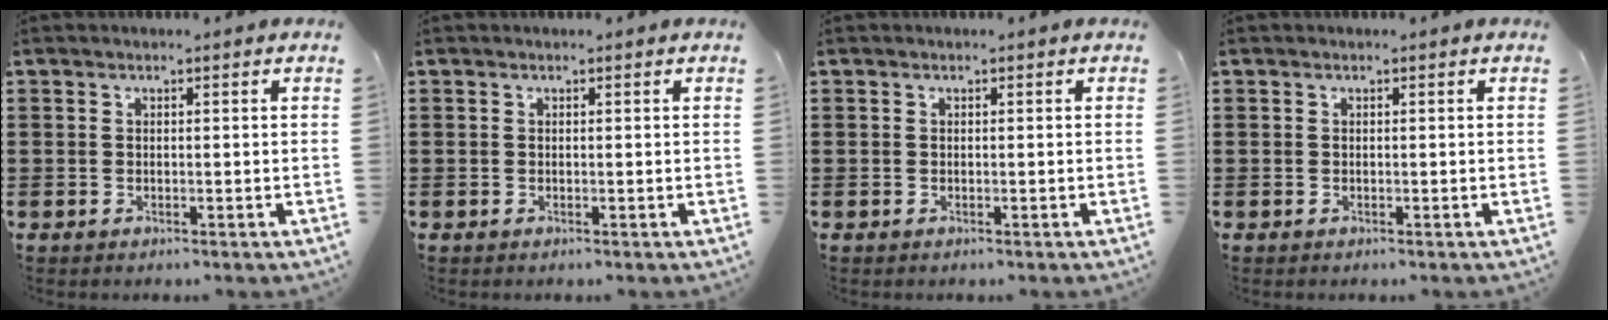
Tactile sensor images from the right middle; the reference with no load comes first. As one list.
[{"total": 0.0}, {"total": 0.0}, {"total": 0.0}]